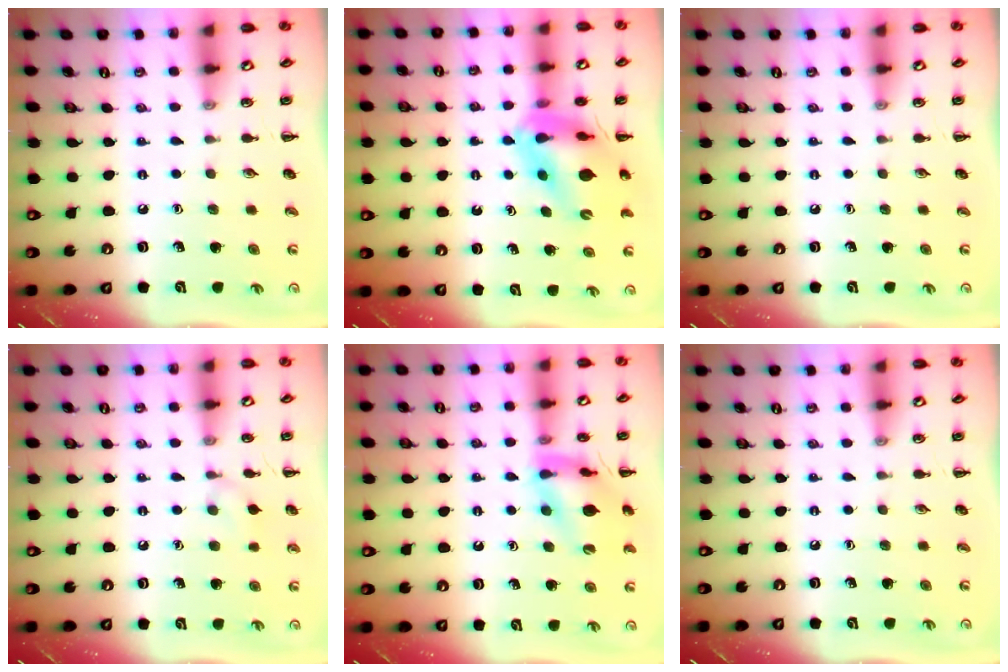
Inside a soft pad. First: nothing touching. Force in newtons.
{"total": 13.4, "press": 12.8, "slide": 4.0}
{"total": 0.0}
{"total": 6.2, "press": 6.0, "slide": 1.8}
{"total": 13.9, "press": 13.8, "slide": 1.5}
{"total": 0.0}